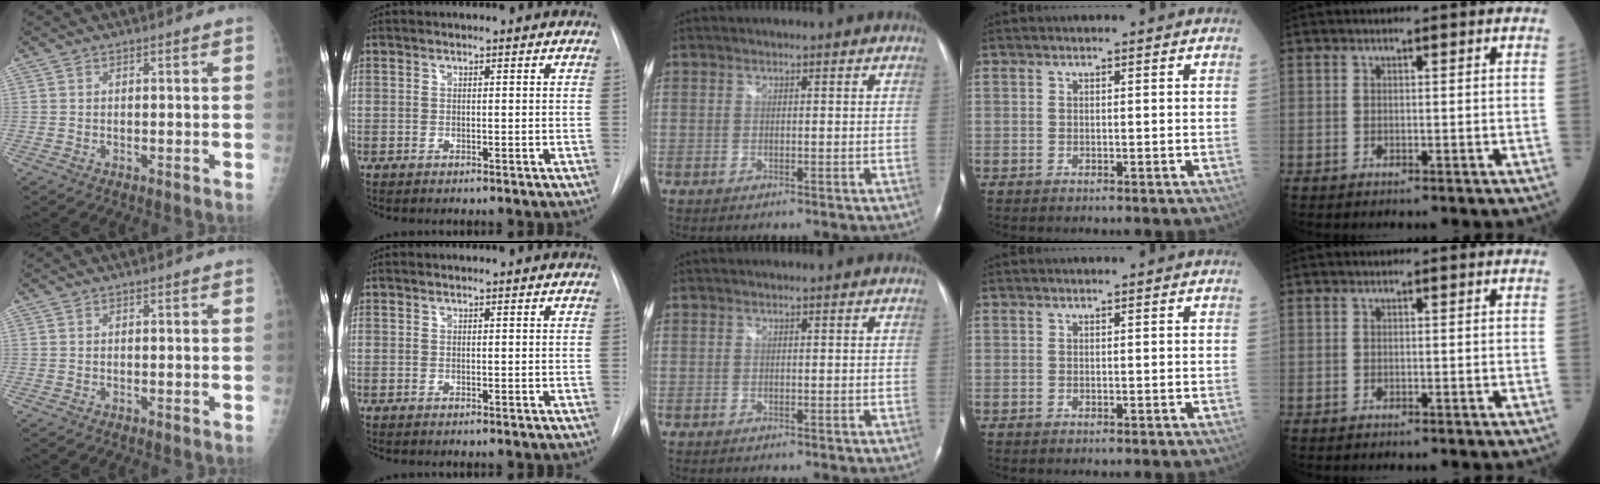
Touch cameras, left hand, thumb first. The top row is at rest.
{}